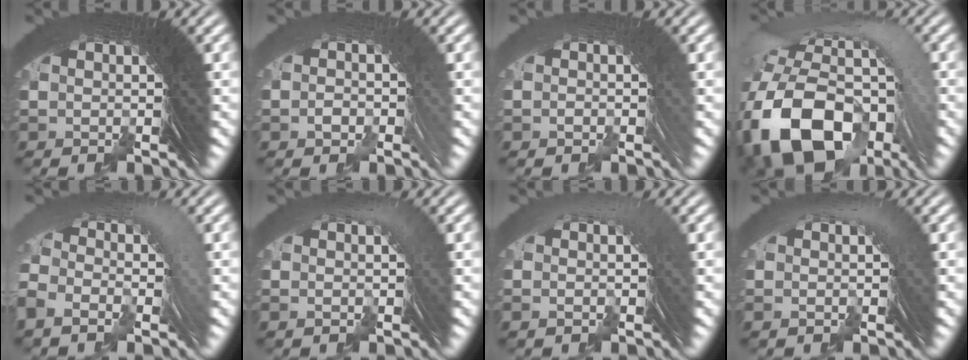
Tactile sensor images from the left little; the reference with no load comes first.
{"total": 0.8, "force": [-0.6, -0.4, -0.4], "torque": [0.014, 0.009, -0.012]}
{"total": 1.0, "force": [-0.6, -0.7, -0.4], "torque": [0.015, 0.009, -0.010]}
{"total": 12.1, "force": [-2.4, 8.0, 8.7], "torque": [-0.176, -0.029, -0.024]}
{"total": 1.4, "force": [-0.3, 0.8, 1.1], "torque": [-0.011, 0.007, -0.007]}
{"total": 0.7, "force": [-0.5, 0.2, 0.5], "torque": [0.016, 0.012, -0.013]}
{"total": 0.8, "force": [-0.1, 0.4, 0.7], "torque": [0.022, 0.020, -0.012]}
{"total": 0.8, "force": [-0.2, 0.4, 0.7], "torque": [0.015, 0.014, -0.010]}